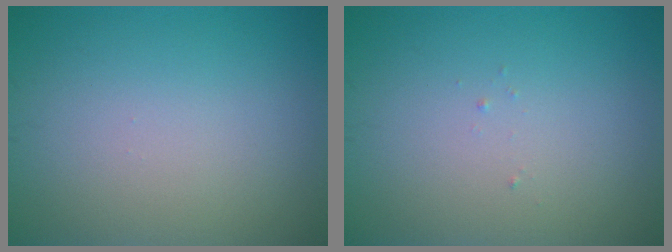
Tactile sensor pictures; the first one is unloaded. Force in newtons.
{"total": 0.0}